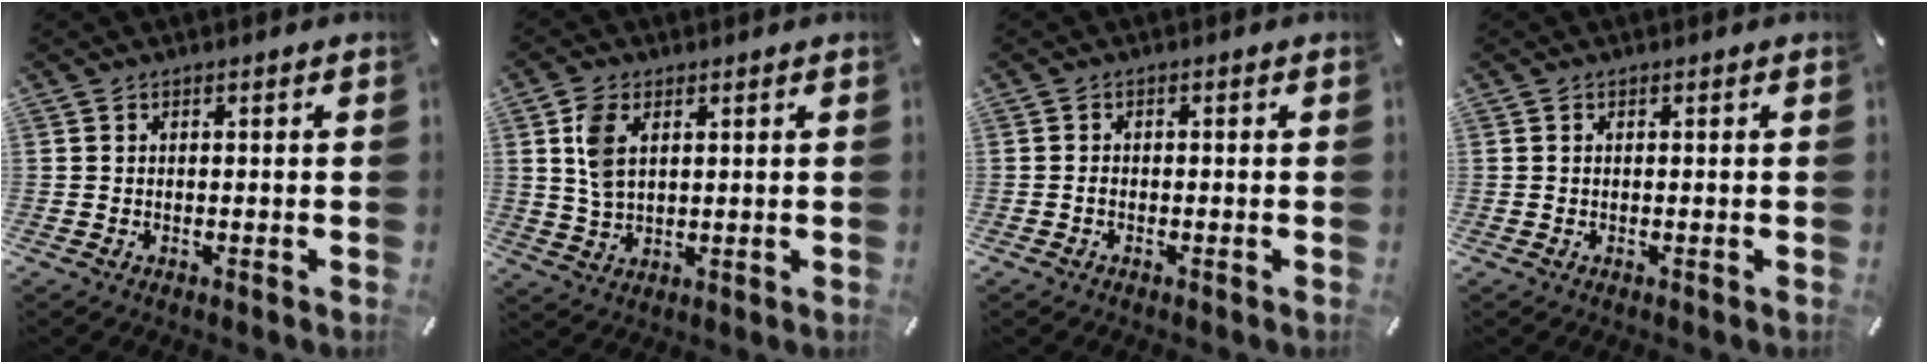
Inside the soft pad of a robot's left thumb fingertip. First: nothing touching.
{"total": 6.2, "force": [2.2, 4.1, 4.1], "torque": [-0.103, 0.003, 0.039]}
{"total": 0.8, "force": [-0.5, 0.4, 0.3], "torque": [-0.008, 0.002, -0.011]}
{"total": 0.0}